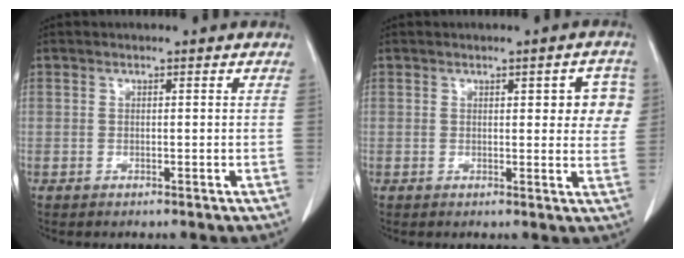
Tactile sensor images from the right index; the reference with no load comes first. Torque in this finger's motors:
{"motor_torque": [0.32, 0.27, 0.06, 0.01]}